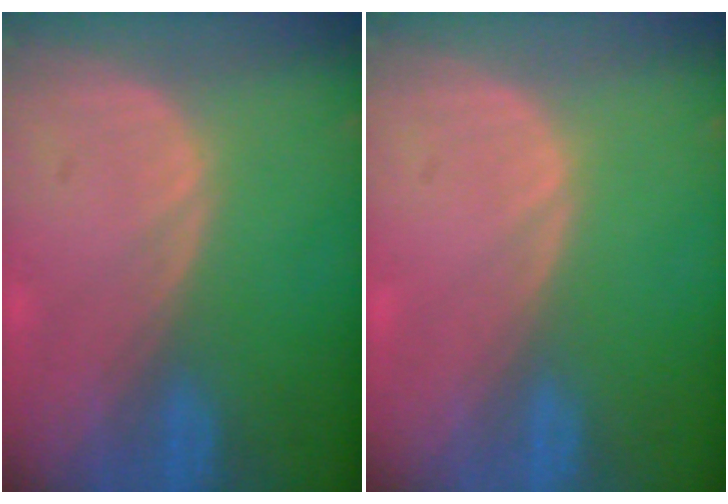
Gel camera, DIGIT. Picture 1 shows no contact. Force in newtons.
{"total": 0.0}